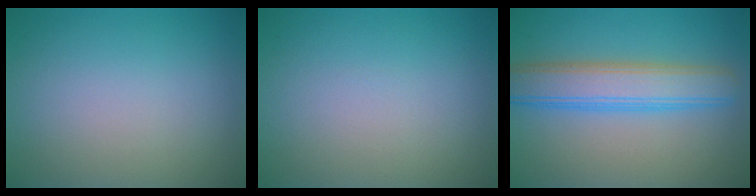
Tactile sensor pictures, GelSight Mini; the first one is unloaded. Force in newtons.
{"total": 0.0}
{"total": 5.8, "press": 5.8, "slide": 0.1}